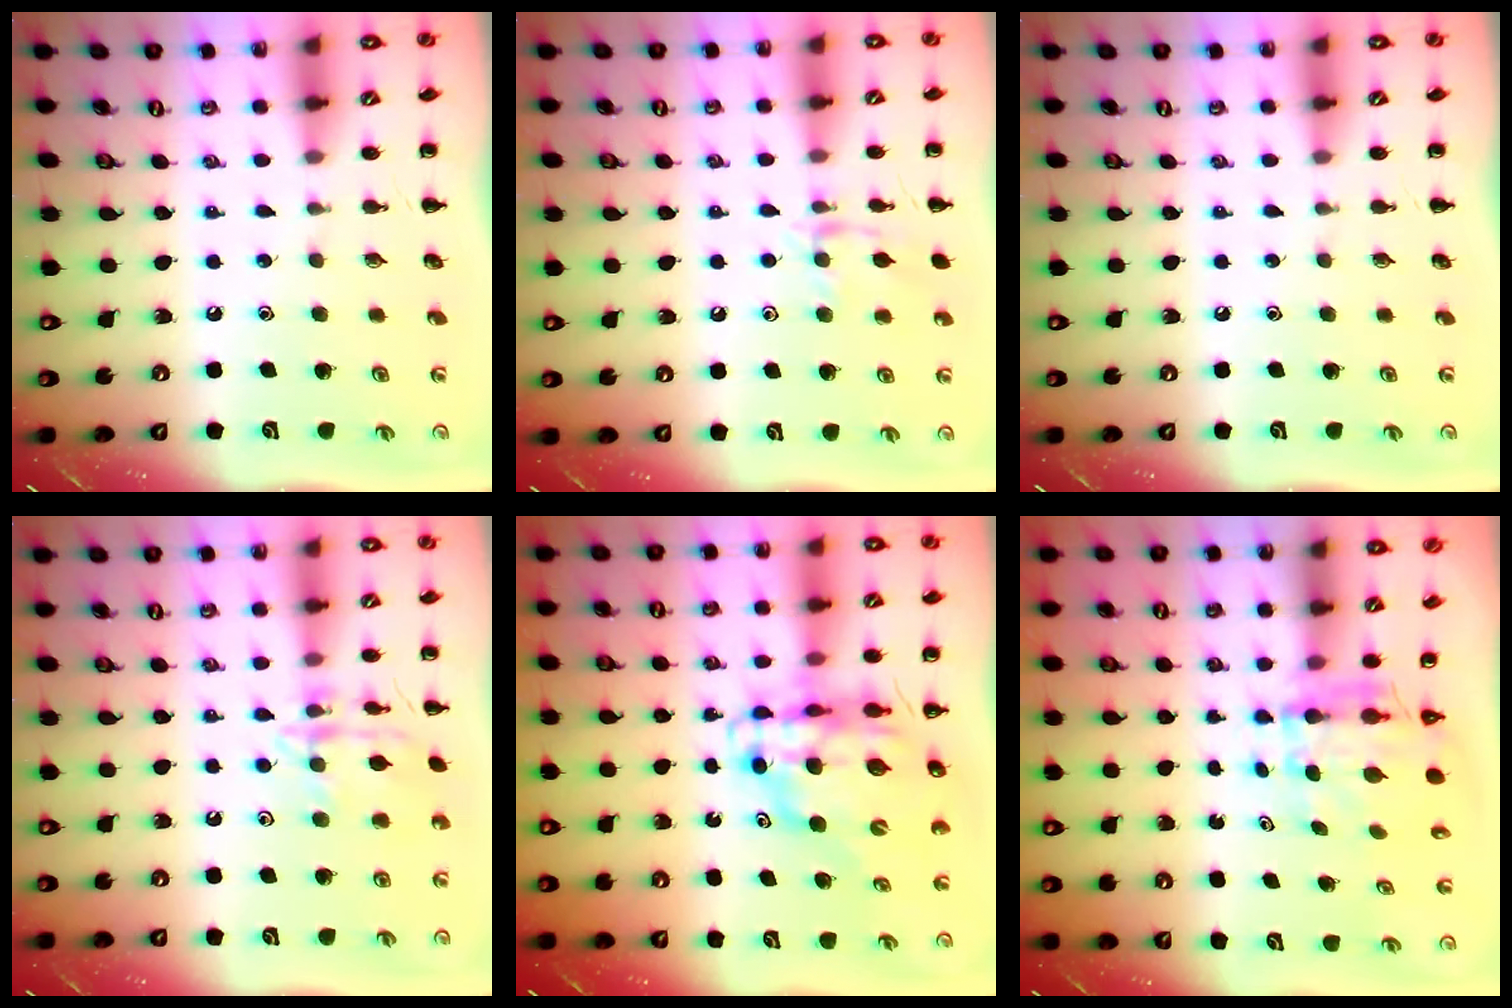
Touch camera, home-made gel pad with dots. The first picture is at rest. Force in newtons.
{"total": 9.7, "press": 9.6, "slide": 1.0}
{"total": 0.0}
{"total": 13.1, "press": 13.1, "slide": 0.8}
{"total": 13.6, "press": 13.0, "slide": 4.0}
{"total": 5.3, "press": 5.1, "slide": 1.2}